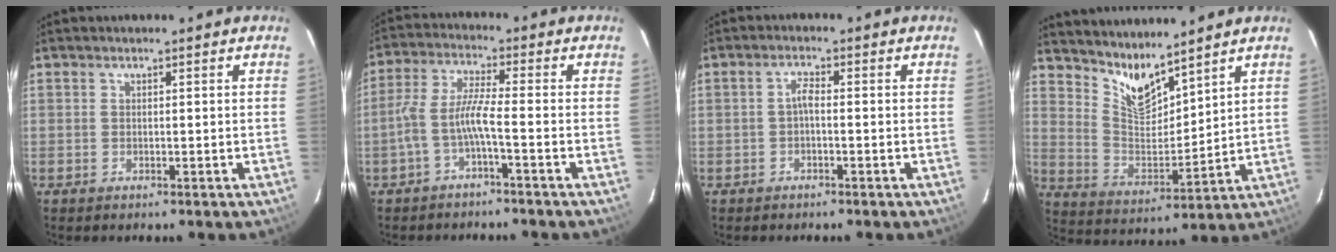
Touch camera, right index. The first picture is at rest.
{"total": 5.8, "force": [-2.6, 0.1, 5.1], "torque": [-0.123, 0.010, -0.050]}
{"total": 1.7, "force": [-0.6, 0.4, 1.5], "torque": [-0.031, 0.007, -0.012]}
{"total": 9.2, "force": [8.0, 2.0, 4.1], "torque": [-0.077, -0.015, 0.159]}